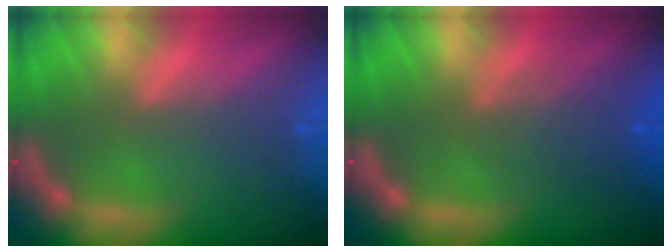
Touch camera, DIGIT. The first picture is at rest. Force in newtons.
{"total": 3.5}